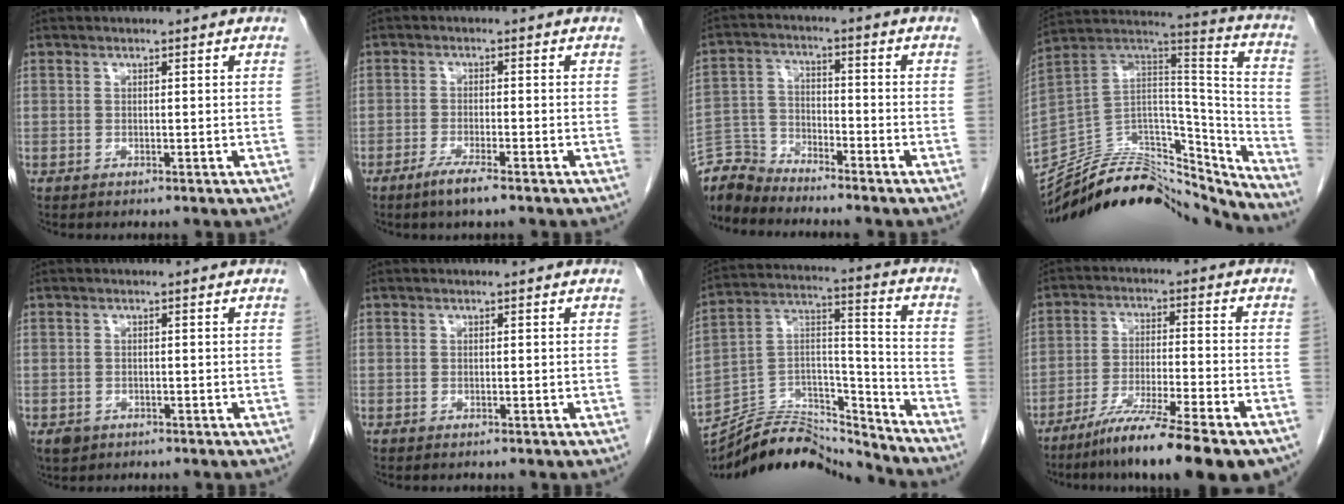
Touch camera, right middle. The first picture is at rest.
{"total": 3.6, "force": [-2.5, 0.2, 2.6], "torque": [-0.054, -0.006, -0.046]}
{"total": 6.5, "force": [-6.4, 0.8, -0.7], "torque": [0.012, 0.005, -0.127]}
{"total": 29.6, "force": [-27.0, 7.8, 9.3], "torque": [-0.147, 0.027, -0.412]}
{"total": 2.2, "force": [-1.3, 1.7, 0.5], "torque": [-0.014, 0.002, -0.016]}
{"total": 0.0}
{"total": 19.5, "force": [-18.8, 2.8, 4.1], "torque": [-0.077, 0.034, -0.315]}
{"total": 15.3, "force": [-11.8, 0.4, 9.8], "torque": [-0.145, -0.034, -0.187]}